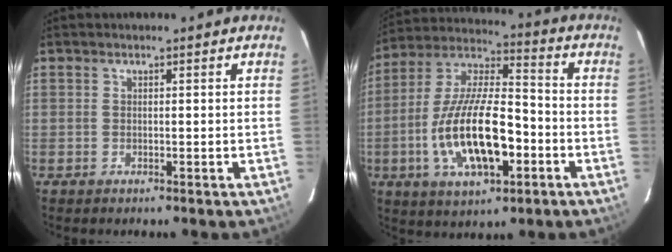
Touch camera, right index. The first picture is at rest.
{"total": 19.1, "force": [-5.6, 7.5, 16.6], "torque": [-0.331, -0.003, -0.095]}